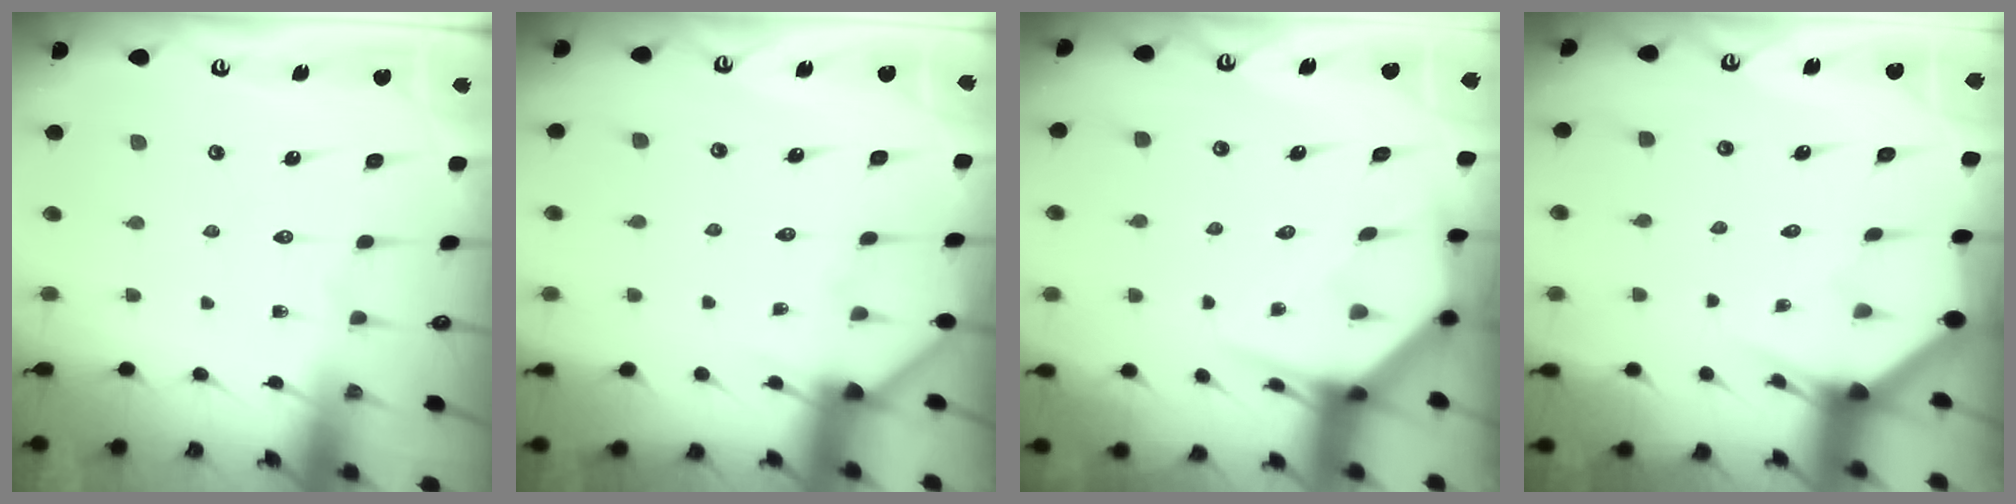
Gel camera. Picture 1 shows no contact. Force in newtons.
{"total": 4.3, "press": 4.3, "slide": 0.5}
{"total": 5.6, "press": 5.6, "slide": 0.4}
{"total": 2.9, "press": 2.9, "slide": 0.1}